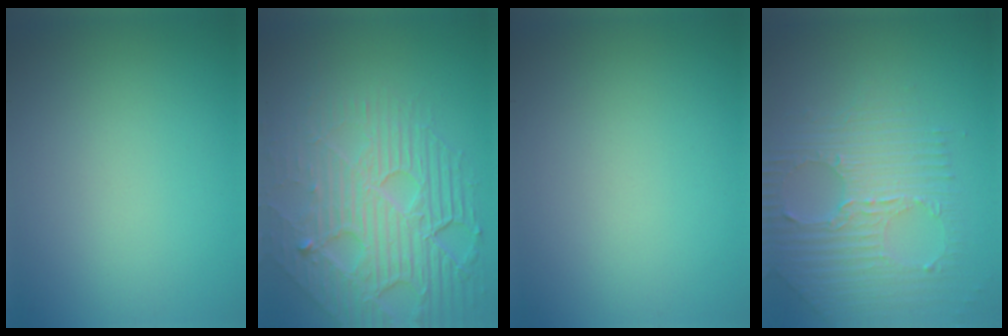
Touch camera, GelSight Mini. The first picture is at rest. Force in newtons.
{"total": 8.8, "press": 5.9, "slide": 6.5}
{"total": 0.0}
{"total": 7.1, "press": 4.7, "slide": 5.3}